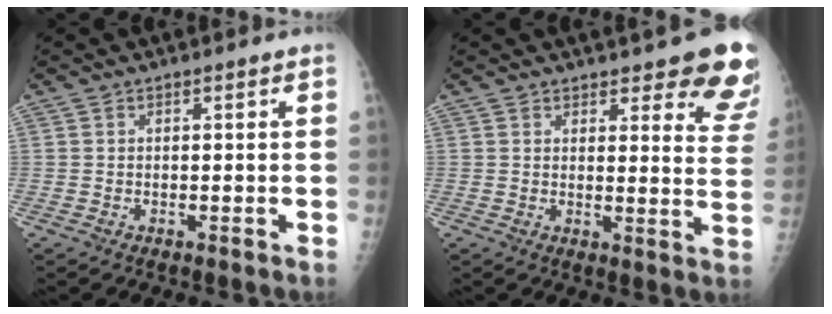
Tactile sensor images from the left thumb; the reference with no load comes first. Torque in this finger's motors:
{"motor_torque": [0.17, 0.24, 0.05, -0.23, 0.08]}